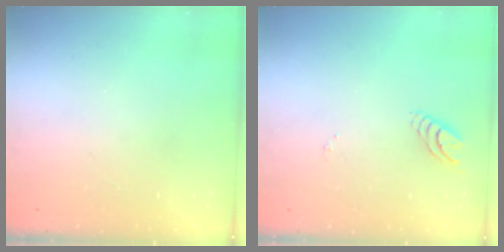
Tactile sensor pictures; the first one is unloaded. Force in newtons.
{"total": 4.2, "press": 4.2, "slide": 0.3}